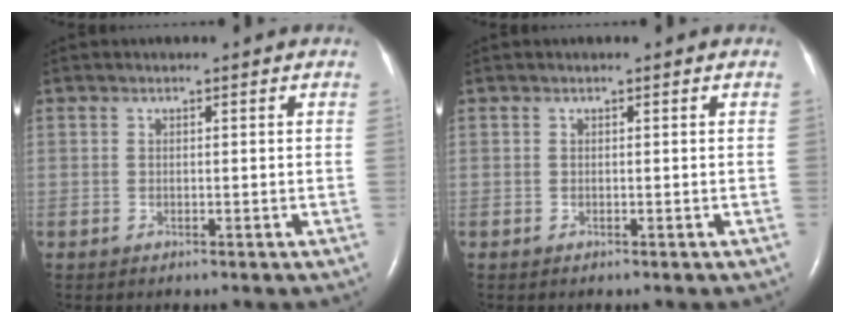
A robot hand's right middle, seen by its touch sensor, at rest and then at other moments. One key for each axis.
{"total": 0.0}